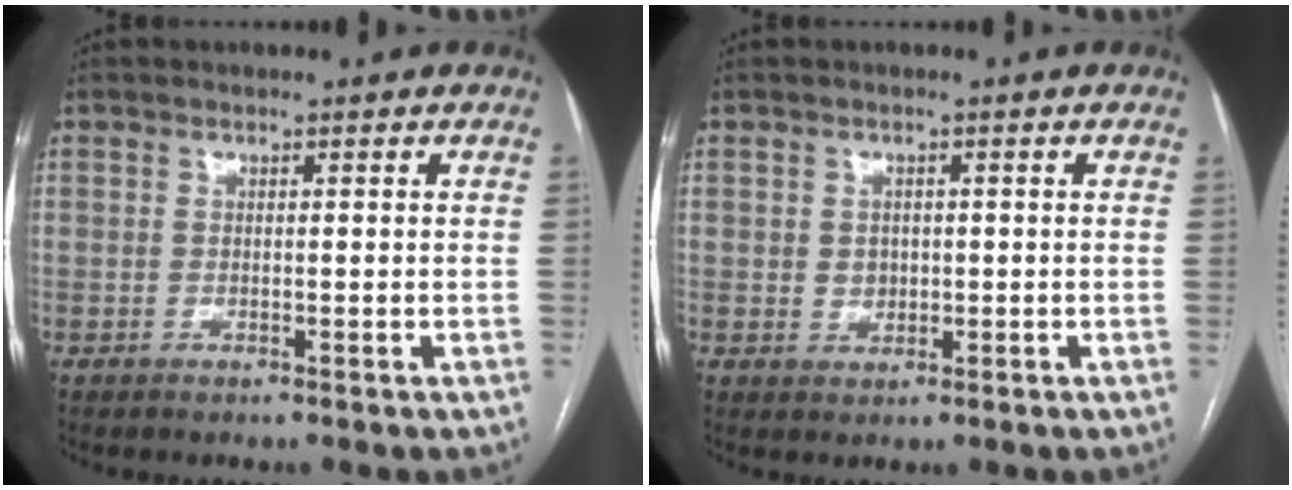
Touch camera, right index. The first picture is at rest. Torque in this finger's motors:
{"motor_torque": [0.00, -0.03, 0.17, 0.00]}